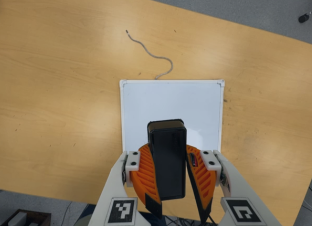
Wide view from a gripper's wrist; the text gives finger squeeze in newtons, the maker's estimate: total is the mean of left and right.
{"total": 11.4, "left": 11.0, "right": 11.8}